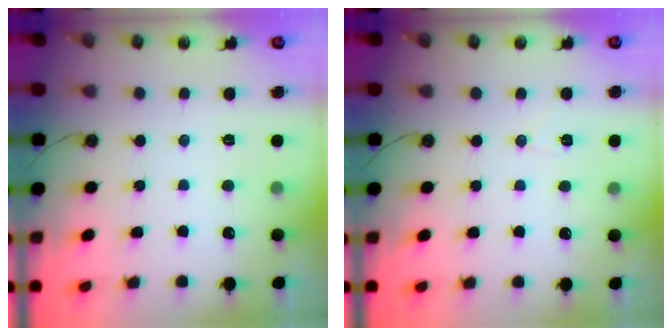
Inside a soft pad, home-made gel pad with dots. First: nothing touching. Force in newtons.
{"total": 4.4, "press": 4.3, "slide": 0.9}